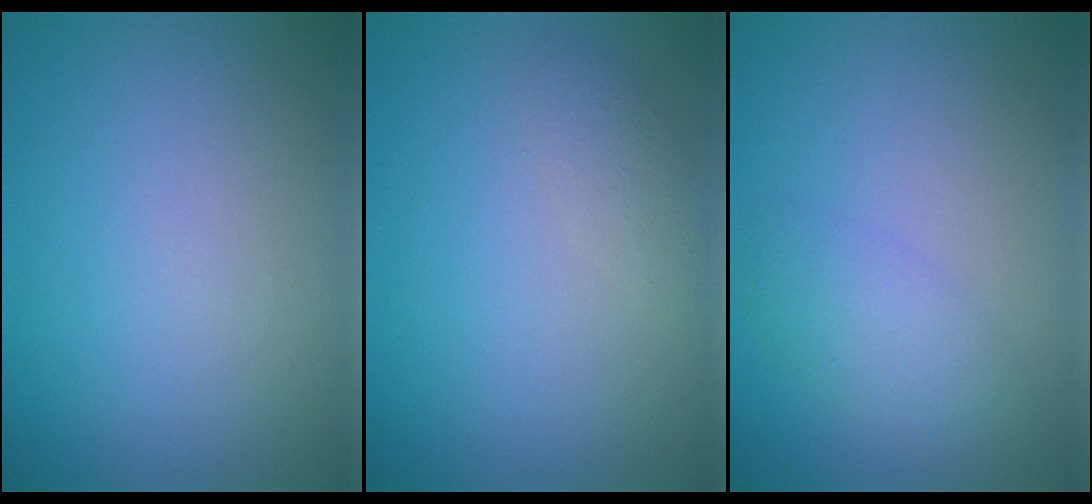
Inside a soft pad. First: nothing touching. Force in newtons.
{"total": 1.4, "press": 1.4, "slide": 0.1}
{"total": 2.7, "press": 2.7, "slide": 0.2}